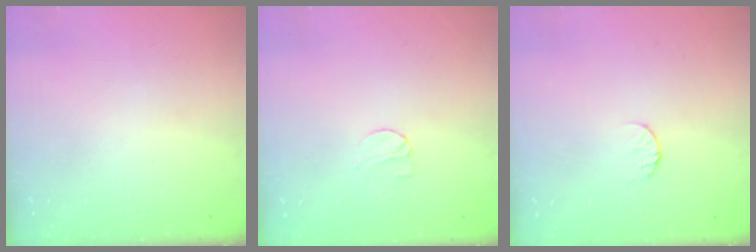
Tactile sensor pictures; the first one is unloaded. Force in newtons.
{"total": 6.3, "press": 6.3, "slide": 0.6}
{"total": 5.4, "press": 5.4, "slide": 0.5}